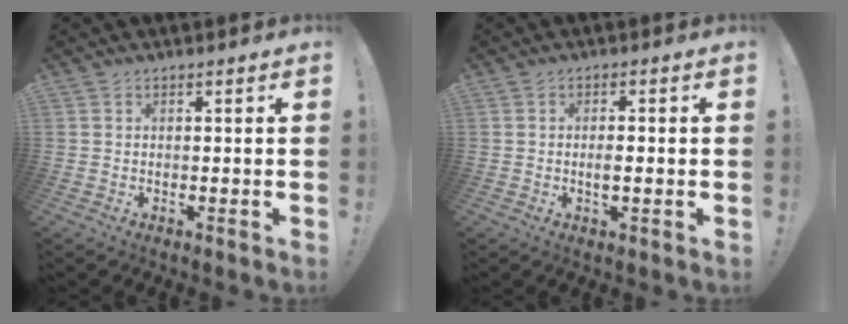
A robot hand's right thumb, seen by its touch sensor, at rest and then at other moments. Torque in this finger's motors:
{"motor_torque": [-0.20, 0.17, 0.11, 0.19, 0.05]}